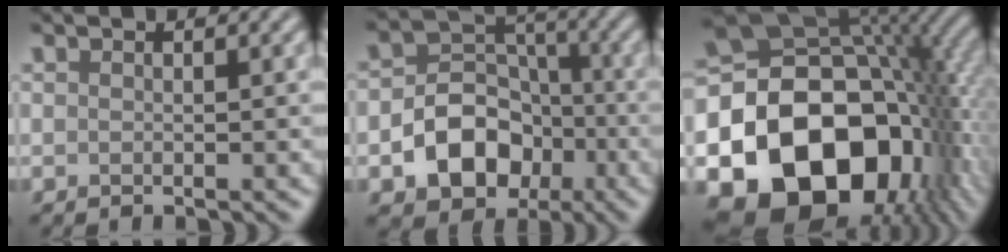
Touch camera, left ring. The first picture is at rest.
{"total": 7.3, "force": [-2.6, 5.6, 4.0], "torque": [-0.056, -0.003, -0.044]}
{"total": 19.9, "force": [-5.6, 14.1, 12.8], "torque": [-0.231, -0.031, -0.085]}